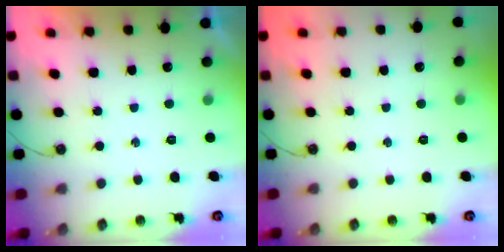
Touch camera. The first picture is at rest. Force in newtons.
{"total": 0.0}